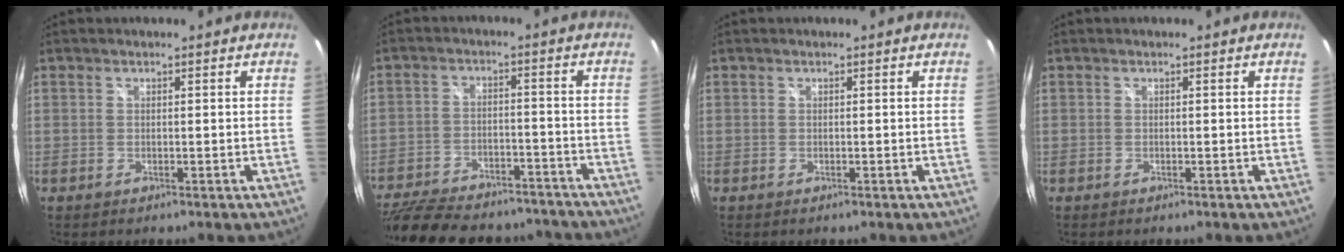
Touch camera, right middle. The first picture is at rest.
{"total": 23.9, "force": [-20.0, 8.6, 10.0], "torque": [-0.221, -0.004, -0.276]}
{"total": 0.6, "force": [0.4, -0.4, -0.1], "torque": [0.003, -0.003, 0.002]}
{"total": 0.0}